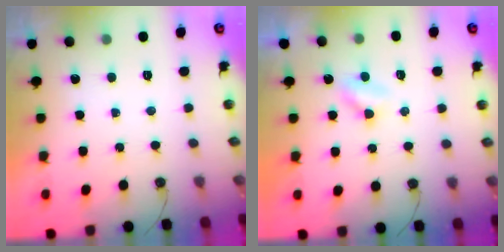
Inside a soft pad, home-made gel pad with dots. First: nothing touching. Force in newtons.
{"total": 2.4, "press": 2.4, "slide": 0.6}